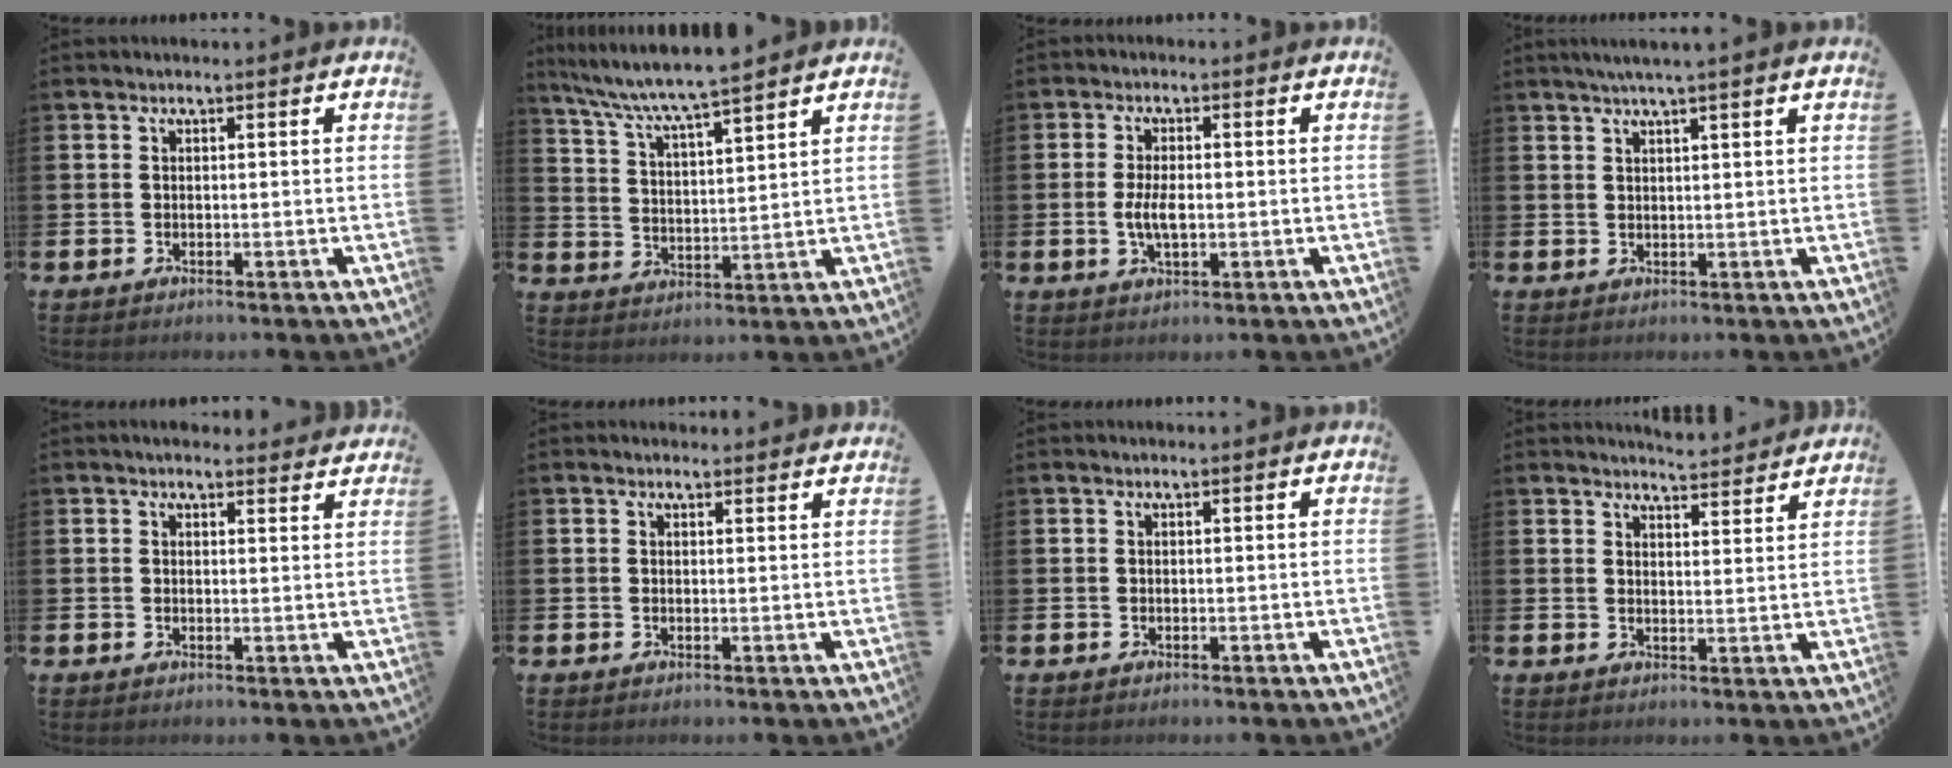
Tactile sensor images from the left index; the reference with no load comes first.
{"total": 6.7, "force": [6.3, 0.0, 2.0], "torque": [-0.069, -0.036, 0.110]}
{"total": 4.0, "force": [-0.3, 1.8, 3.6], "torque": [-0.074, 0.001, -0.009]}
{"total": 2.3, "force": [2.0, -0.5, 1.1], "torque": [-0.028, 0.001, 0.037]}
{"total": 2.5, "force": [2.4, 0.4, 0.1], "torque": [-0.005, -0.009, 0.044]}
{"total": 1.4, "force": [1.3, 0.3, 0.1], "torque": [0.005, -0.004, 0.023]}
{"total": 0.0}
{"total": 4.7, "force": [4.7, 0.1, 0.0], "torque": [-0.001, -0.032, 0.085]}